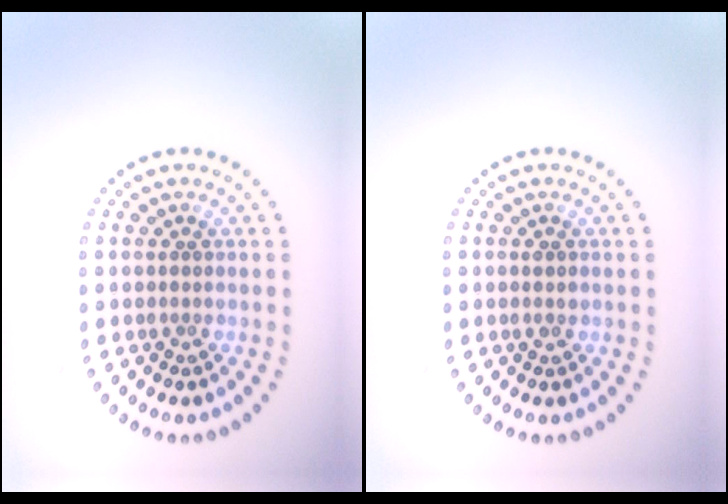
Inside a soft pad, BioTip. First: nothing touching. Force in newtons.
{"total": 0.9, "press": 0.9, "slide": 0.1}